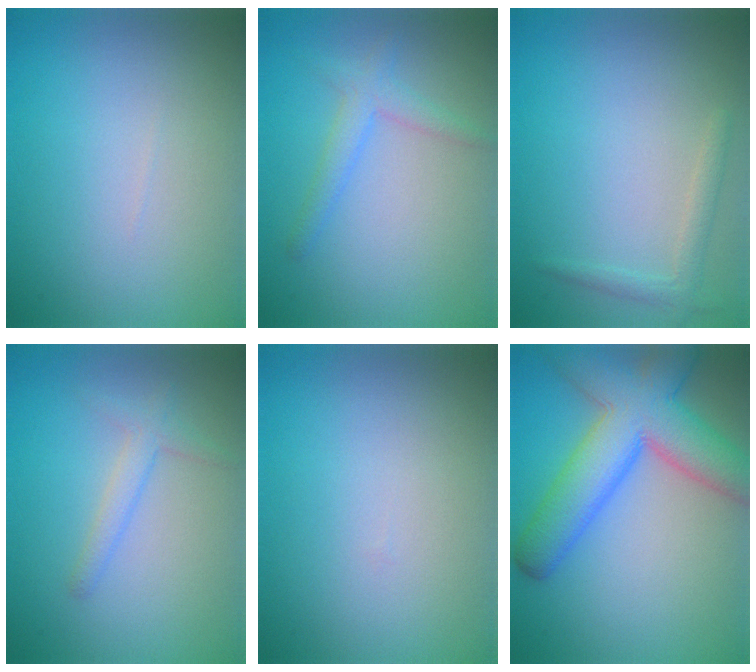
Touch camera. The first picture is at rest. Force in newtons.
{"total": 2.2, "press": 2.2, "slide": 0.1}
{"total": 1.5, "press": 1.5, "slide": 0.1}
{"total": 1.8, "press": 1.8, "slide": 0.1}
{"total": 0.0}
{"total": 9.0, "press": 9.0, "slide": 0.4}